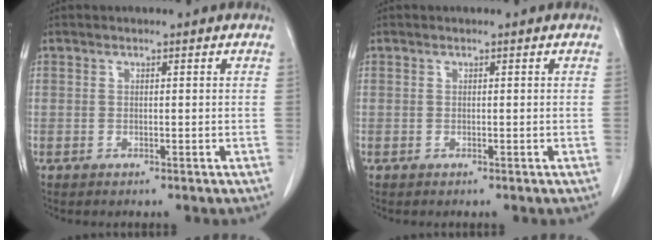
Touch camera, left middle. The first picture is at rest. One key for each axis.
{"total": 0.0}